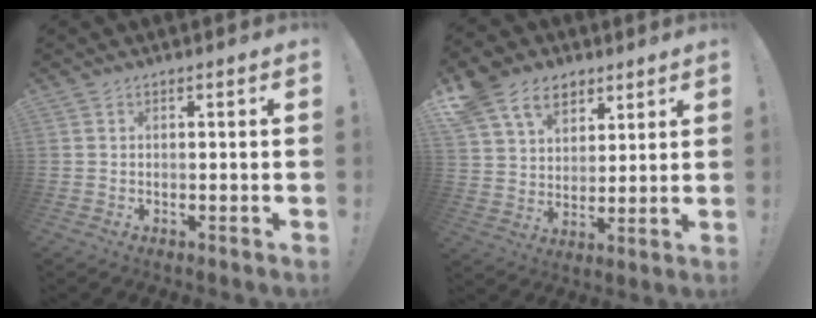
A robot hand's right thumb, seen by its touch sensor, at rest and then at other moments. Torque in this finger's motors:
{"motor_torque": [0.07, 0.17, 0.62, 0.43, 0.07]}